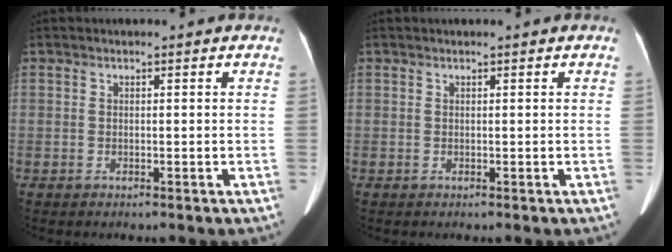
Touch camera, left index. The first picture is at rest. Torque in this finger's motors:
{"motor_torque": [0.09, -0.16, -0.02, -0.01]}